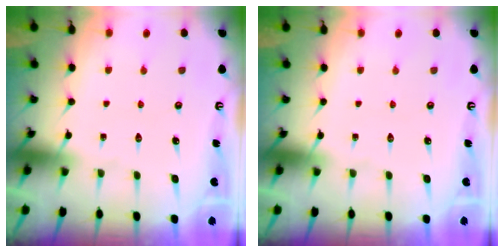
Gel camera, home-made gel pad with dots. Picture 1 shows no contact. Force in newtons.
{"total": 0.0}